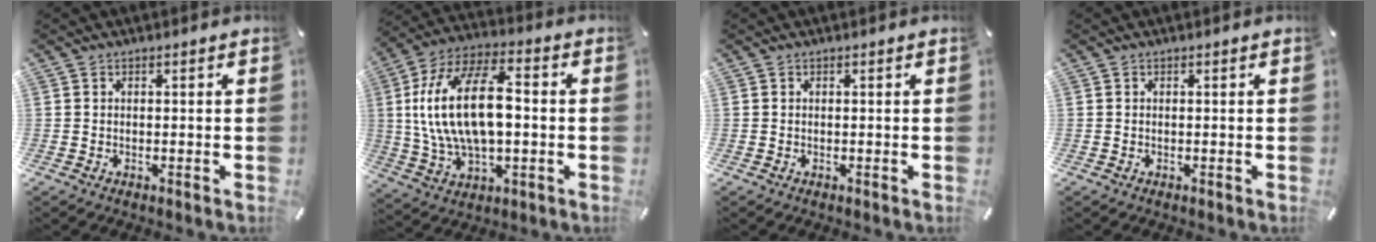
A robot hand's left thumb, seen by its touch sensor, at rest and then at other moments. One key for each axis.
{"total": 20.3, "fx": 0.9, "fy": 11.5, "fz": 16.7, "tx": -0.338, "ty": 0.007, "tz": 0.013}
{"total": 0.0}
{"total": 0.0}